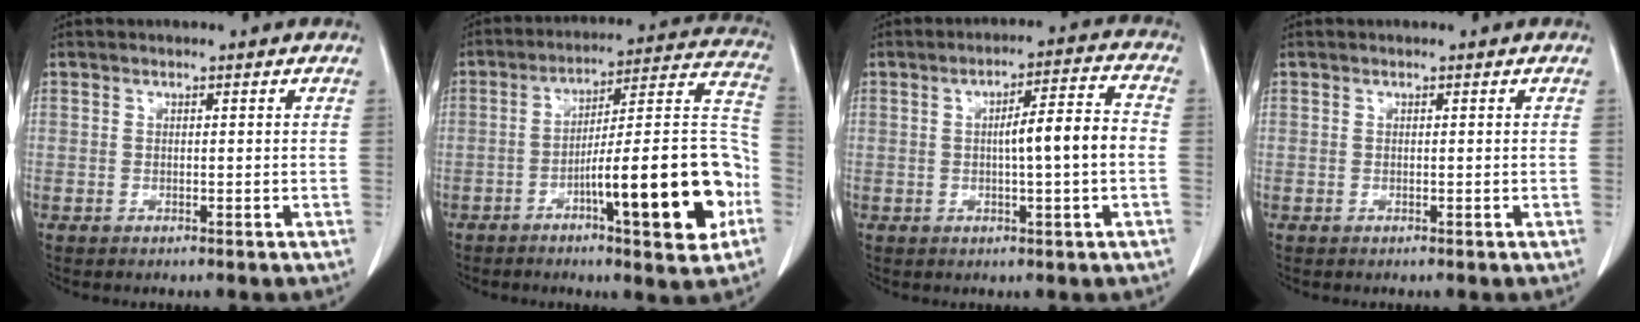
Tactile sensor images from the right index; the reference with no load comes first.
{"total": 19.4, "force": [-6.8, 2.5, 18.0], "torque": [-0.227, 0.024, -0.096]}
{"total": 7.9, "force": [-0.5, 0.4, 7.8], "torque": [-0.120, 0.018, -0.008]}
{"total": 0.0}